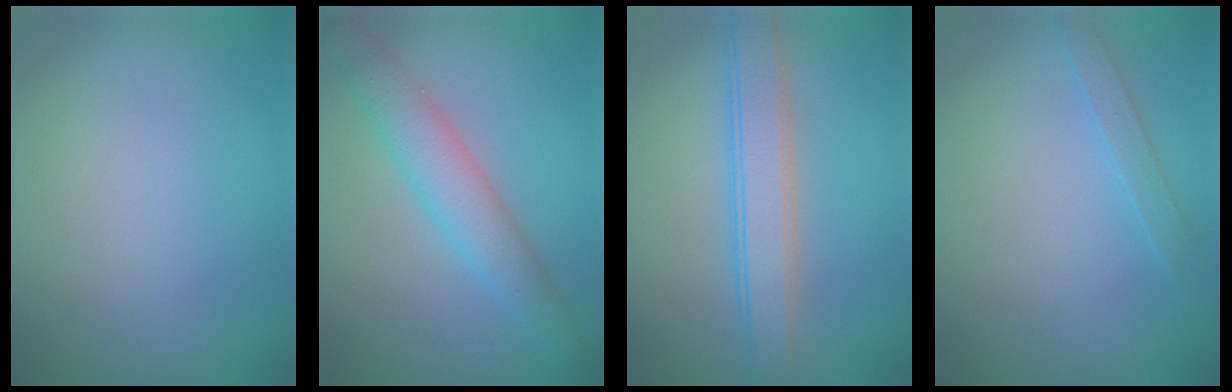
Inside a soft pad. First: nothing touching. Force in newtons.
{"total": 4.4, "press": 4.4, "slide": 0.2}
{"total": 4.2, "press": 4.2, "slide": 0.2}
{"total": 1.3, "press": 1.3, "slide": 0.1}